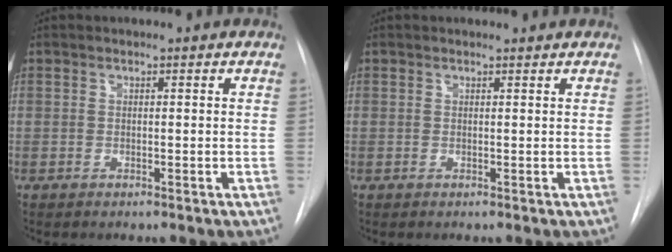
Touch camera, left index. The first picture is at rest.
{"total": 0.7, "force": [0.7, 0.0, -0.1], "torque": [-0.005, 0.001, 0.009]}